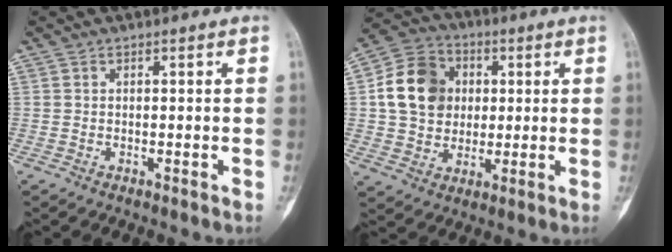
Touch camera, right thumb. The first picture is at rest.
{"total": 13.4, "force": [1.9, 11.2, 7.2], "torque": [-0.104, 0.009, 0.030]}